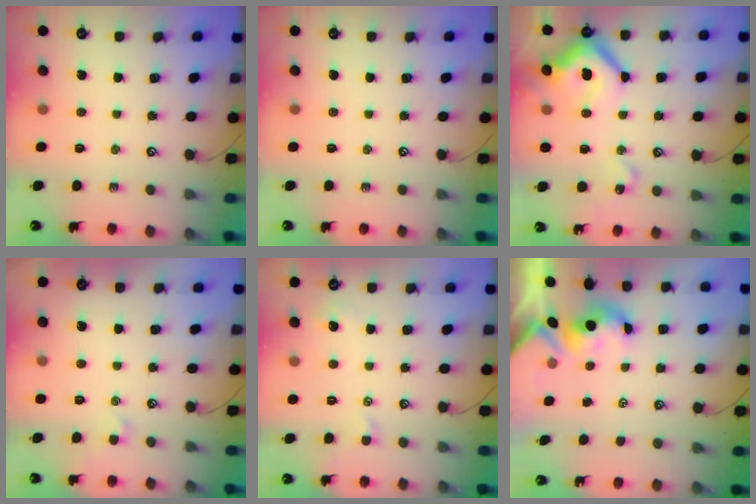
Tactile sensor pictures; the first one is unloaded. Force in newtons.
{"total": 0.0}
{"total": 16.4, "press": 16.3, "slide": 2.1}
{"total": 0.8, "press": 0.7, "slide": 0.4}
{"total": 0.9, "press": 0.7, "slide": 0.5}
{"total": 2.2, "press": 2.1, "slide": 0.7}